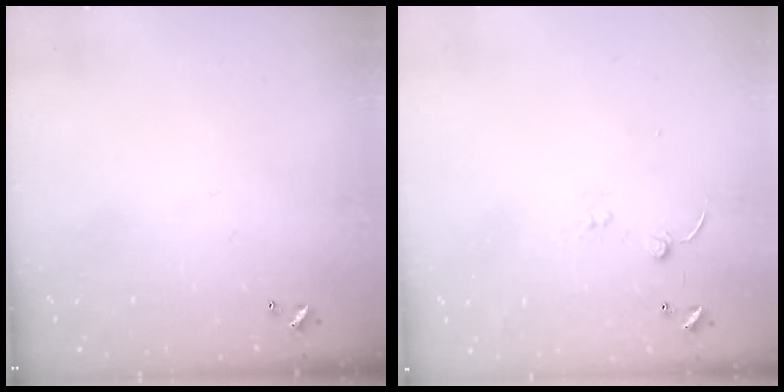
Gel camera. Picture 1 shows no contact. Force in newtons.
{"total": 7.1, "press": 7.1, "slide": 0.6}